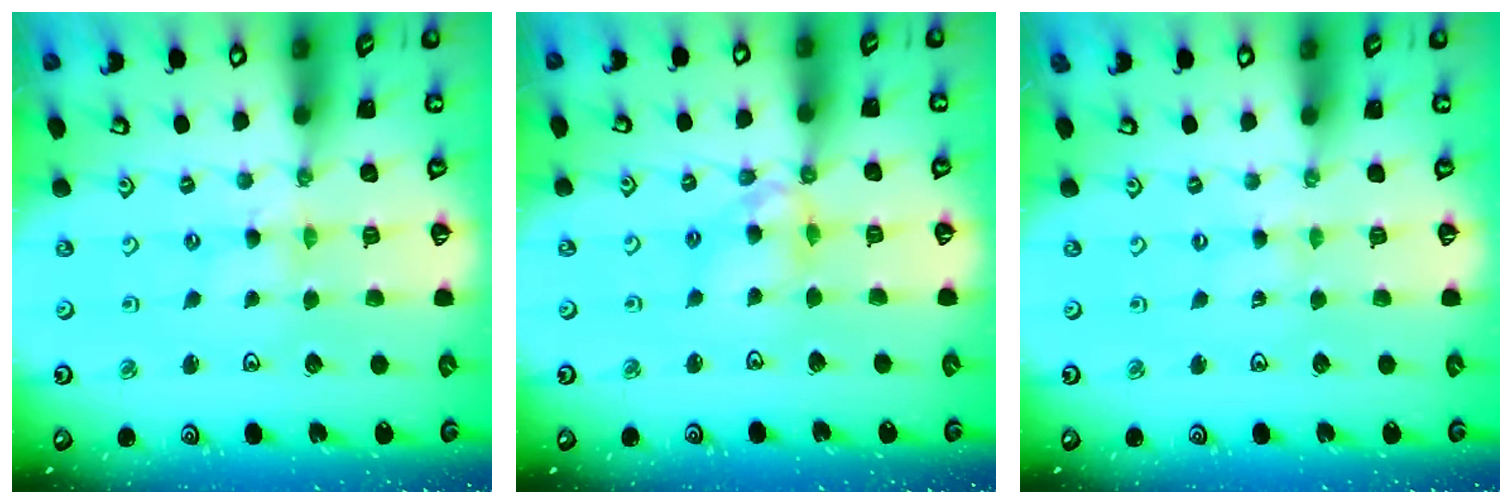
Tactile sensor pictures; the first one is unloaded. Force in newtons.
{"total": 10.4, "press": 10.3, "slide": 1.1}
{"total": 0.0}